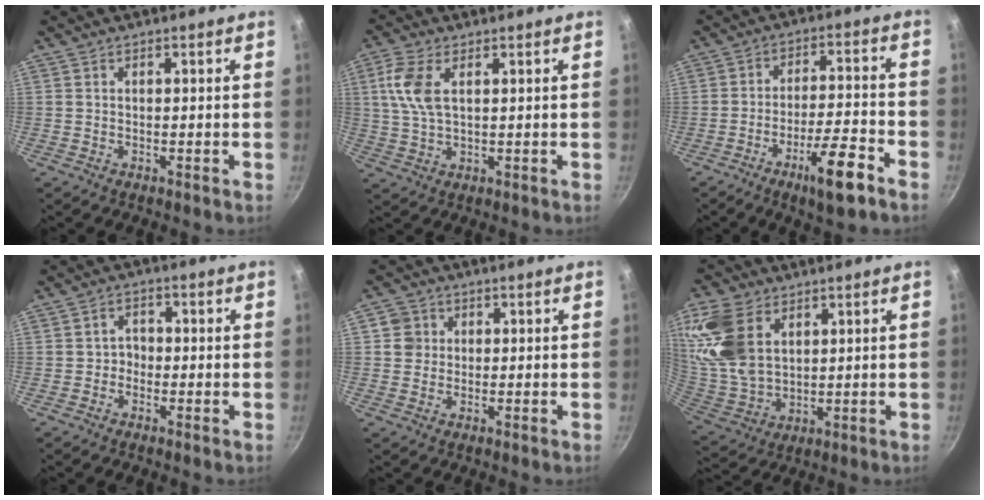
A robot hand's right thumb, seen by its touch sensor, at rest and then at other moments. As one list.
[{"total": 7.5, "force": [2.2, 3.7, 6.1], "torque": [-0.130, 0.005, 0.045]}, {"total": 11.0, "force": [-6.3, 2.0, 8.8], "torque": [-0.138, 0.036, -0.098]}, {"total": 2.1, "force": [-0.4, 1.9, 0.8], "torque": [0.003, 0.008, -0.011]}, {"total": 3.6, "force": [0.8, 3.5, 0.7], "torque": [0.013, 0.005, 0.006]}, {"total": 16.4, "force": [6.9, 10.5, 10.6], "torque": [-0.218, -0.022, 0.149]}]